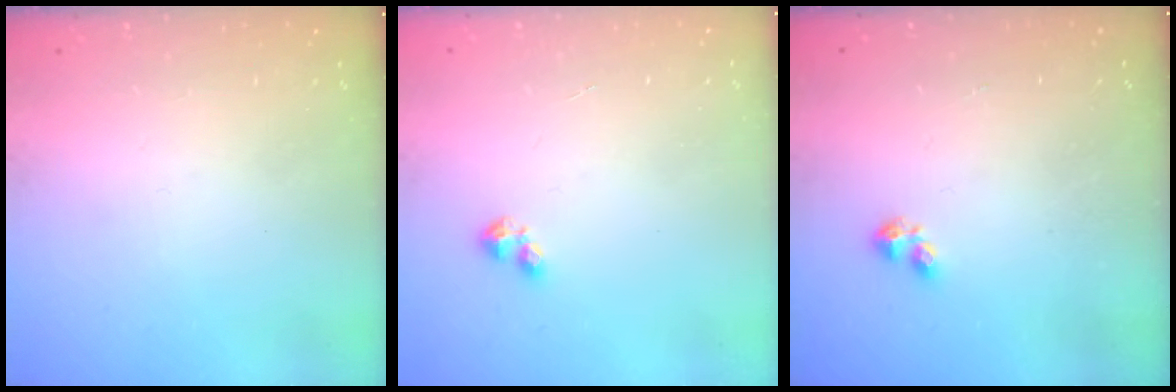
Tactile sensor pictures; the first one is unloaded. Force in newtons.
{"total": 1.9, "press": 1.9, "slide": 0.4}
{"total": 2.2, "press": 2.2, "slide": 0.4}